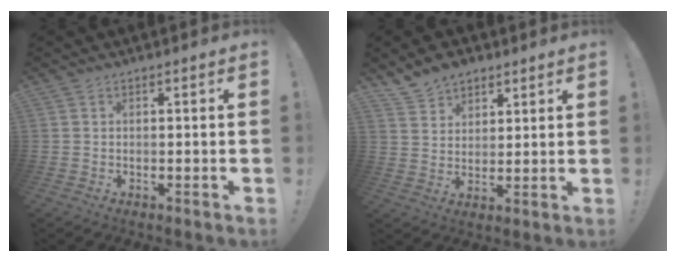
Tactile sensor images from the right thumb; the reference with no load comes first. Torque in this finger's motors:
{"motor_torque": [-0.40, 0.51, 0.06, -0.02, 0.00]}